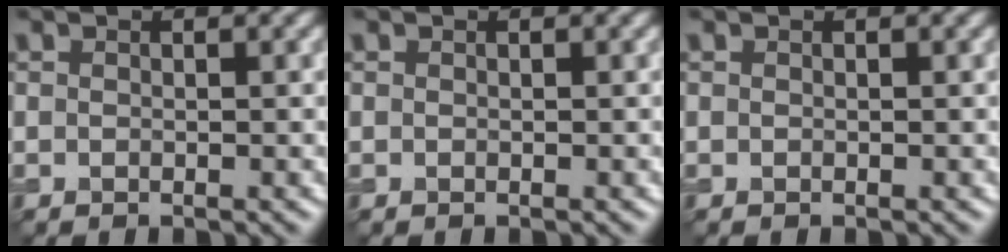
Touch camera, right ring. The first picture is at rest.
{"total": 0.0}
{"total": 0.0}